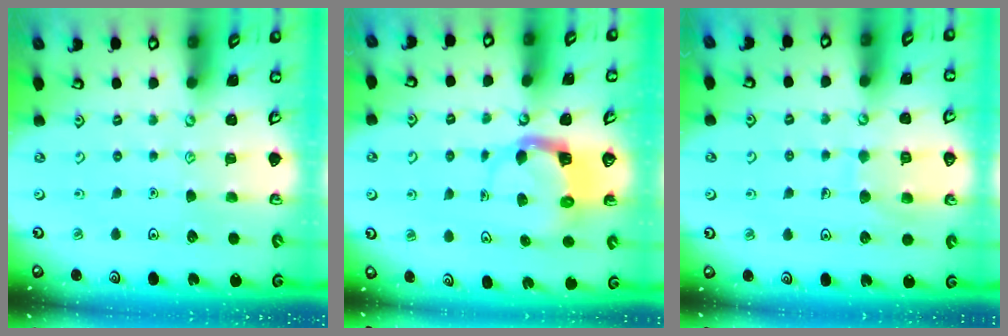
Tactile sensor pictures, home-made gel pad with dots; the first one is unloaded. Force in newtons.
{"total": 3.6, "press": 3.6, "slide": 0.7}
{"total": 7.7, "press": 7.7, "slide": 0.6}